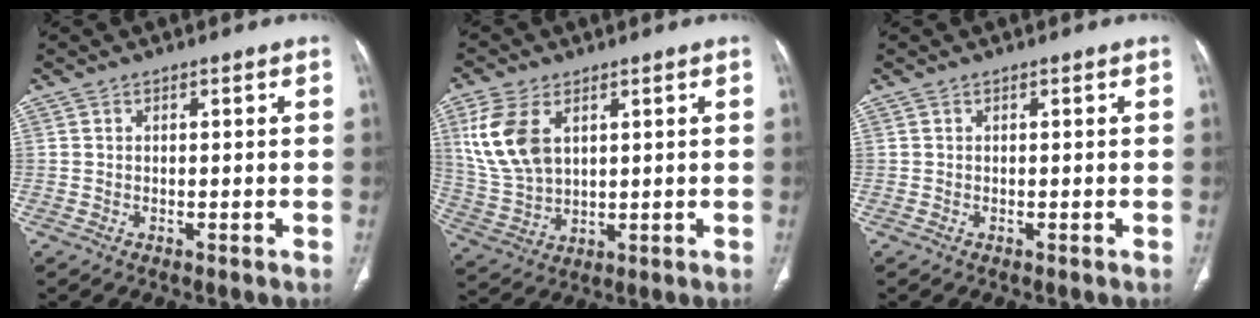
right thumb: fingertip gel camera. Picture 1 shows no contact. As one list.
[{"total": 11.8, "force": [4.2, 7.2, 8.4], "torque": [-0.179, -0.008, 0.095]}, {"total": 0.0}]